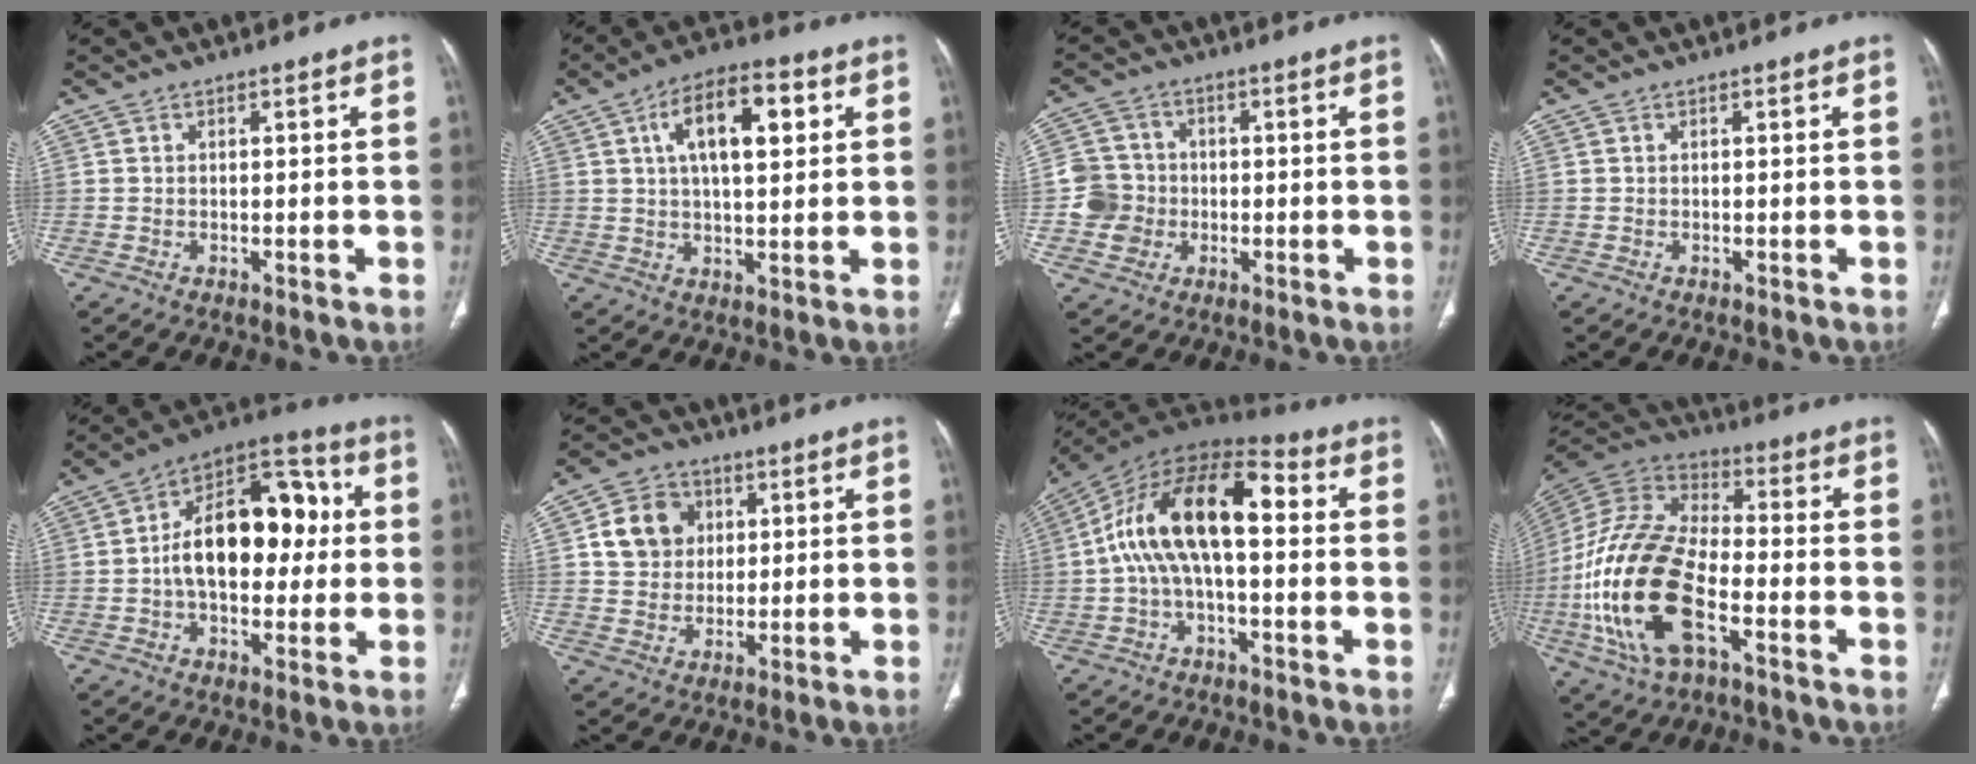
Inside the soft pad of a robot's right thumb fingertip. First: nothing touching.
{"total": 12.9, "force": [4.1, 5.9, 10.8], "torque": [-0.161, 0.006, 0.062]}
{"total": 7.1, "force": [-1.1, 6.8, 1.6], "torque": [-0.004, 0.015, -0.023]}
{"total": 0.0}
{"total": 19.7, "force": [1.1, 11.6, 15.8], "torque": [-0.212, 0.037, 0.011]}
{"total": 9.6, "force": [2.4, 8.2, 4.3], "torque": [-0.049, -0.002, 0.041]}
{"total": 17.9, "force": [1.3, 8.5, 15.7], "torque": [-0.273, 0.053, 0.013]}
{"total": 23.5, "force": [-6.9, 11.6, 19.2], "torque": [-0.406, 0.017, -0.126]}